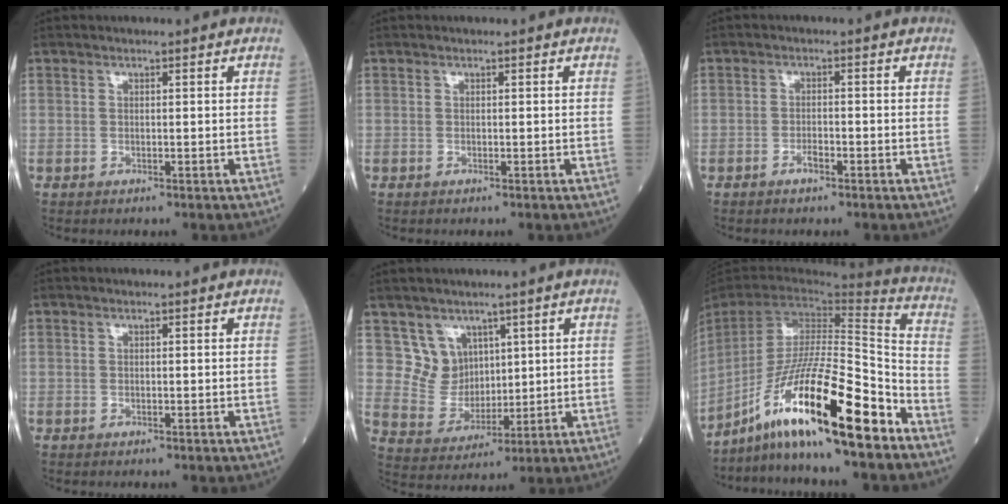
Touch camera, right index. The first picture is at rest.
{"total": 0.0}
{"total": 1.8, "force": [-1.3, 0.5, 1.1], "torque": [-0.017, 0.002, -0.022]}
{"total": 0.0}
{"total": 6.4, "force": [3.4, 5.4, 0.8], "torque": [-0.022, 0.009, 0.078]}
{"total": 20.4, "force": [-13.7, 1.0, 15.0], "torque": [-0.279, -0.013, -0.245]}